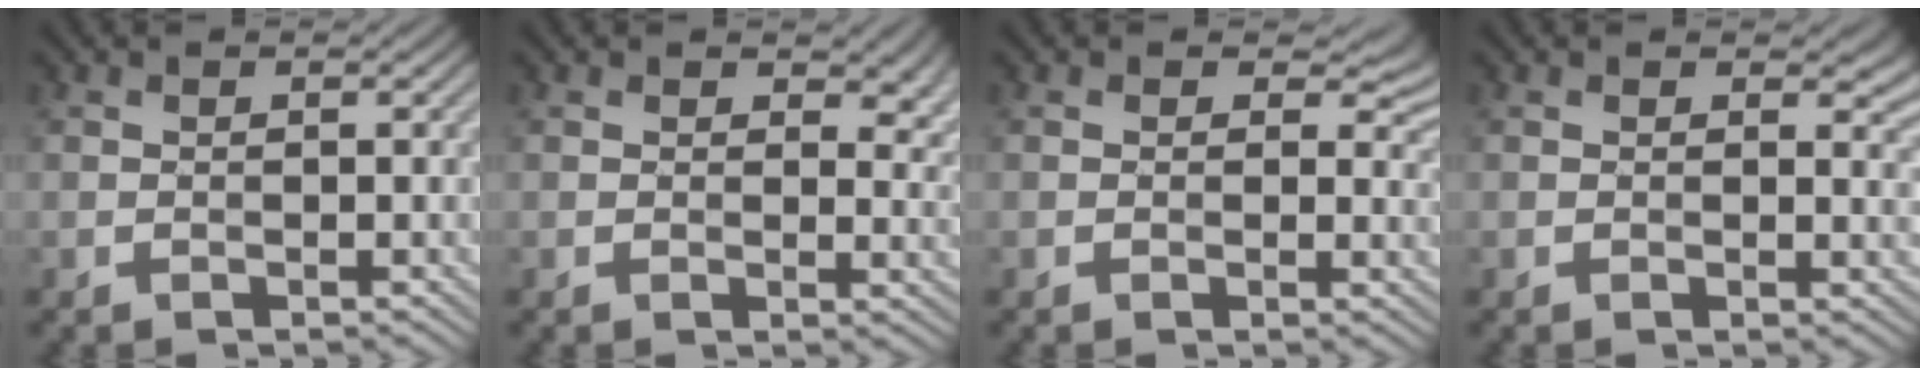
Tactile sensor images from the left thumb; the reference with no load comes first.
{"total": 5.8, "force": [2.9, 3.2, 3.9], "torque": [-0.057, -0.007, 0.045]}
{"total": 4.1, "force": [2.0, 2.5, 2.6], "torque": [-0.035, -0.005, 0.021]}
{"total": 3.6, "force": [1.8, 1.9, 2.4], "torque": [-0.031, -0.005, 0.025]}